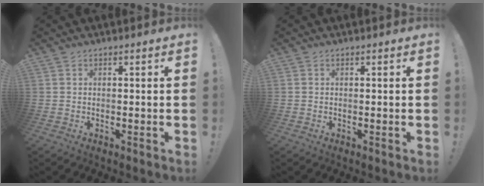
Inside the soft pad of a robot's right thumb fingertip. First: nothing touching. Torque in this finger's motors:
{"motor_torque": [-0.12, -0.02, -0.17, 0.31, 0.00]}